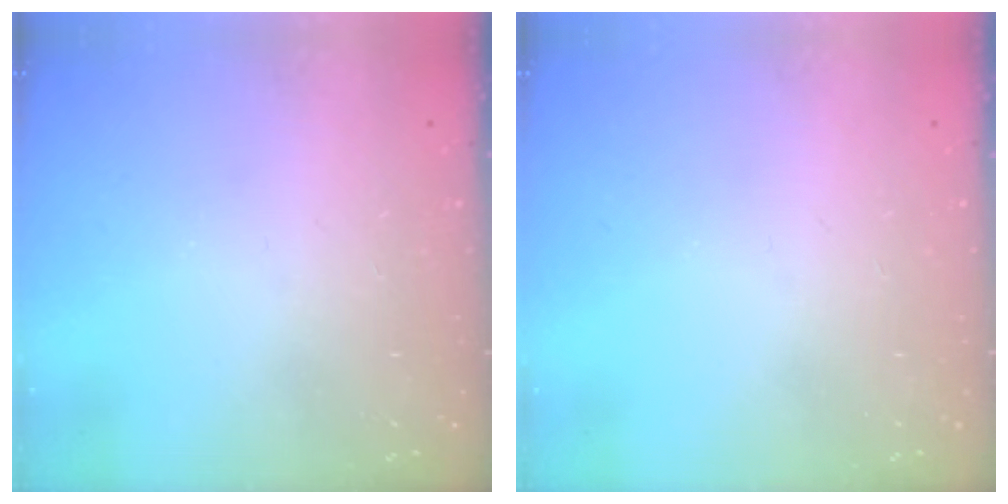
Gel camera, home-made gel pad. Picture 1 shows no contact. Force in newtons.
{"total": 0.0}